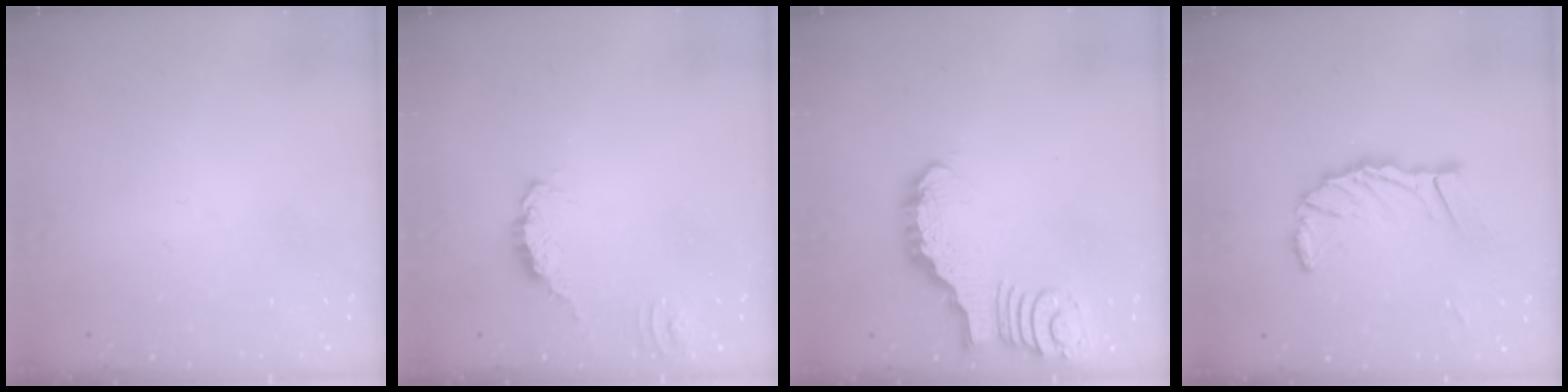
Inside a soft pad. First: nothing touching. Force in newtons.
{"total": 0.5, "press": 0.5, "slide": 0.2}
{"total": 2.9, "press": 2.9, "slide": 0.2}
{"total": 11.6, "press": 11.6, "slide": 1.2}